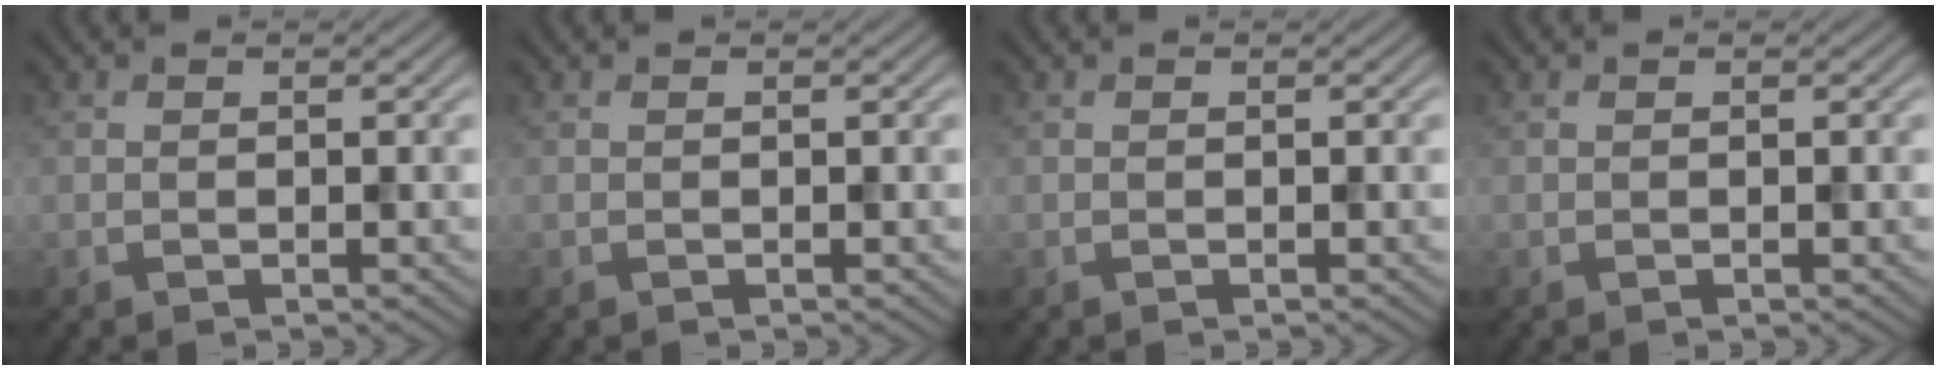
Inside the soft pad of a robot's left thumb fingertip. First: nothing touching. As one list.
[{"total": 0.0}, {"total": 0.0}, {"total": 0.0}]